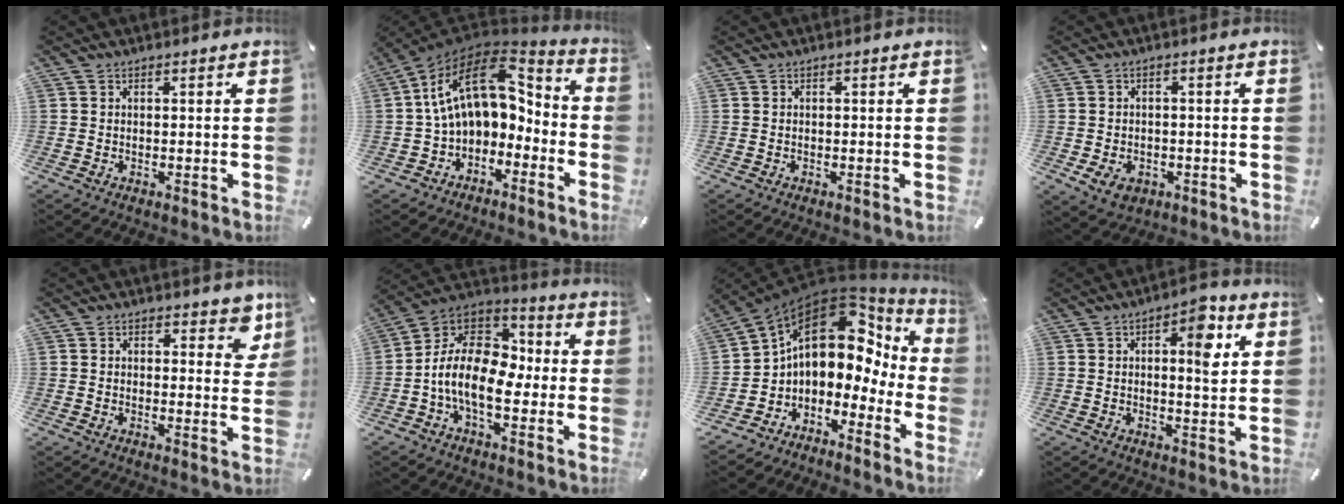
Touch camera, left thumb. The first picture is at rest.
{"total": 16.3, "force": [3.8, 10.6, 11.9], "torque": [-0.219, -0.016, 0.070]}
{"total": 0.0}
{"total": 5.0, "force": [-1.9, 3.8, 2.6], "torque": [-0.045, 0.005, -0.036]}
{"total": 5.3, "force": [3.3, 3.1, 2.8], "torque": [-0.005, -0.020, 0.051]}
{"total": 14.7, "force": [-4.6, 8.6, 11.0], "torque": [-0.237, 0.011, -0.083]}
{"total": 13.6, "force": [5.9, 9.2, 8.2], "torque": [-0.124, -0.047, 0.094]}
{"total": 8.3, "force": [2.8, 3.5, 7.0], "torque": [-0.084, -0.013, 0.036]}